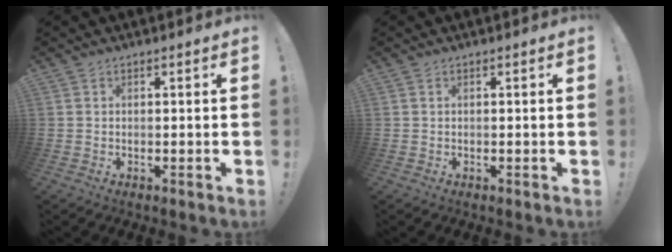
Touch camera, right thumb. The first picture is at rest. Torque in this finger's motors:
{"motor_torque": [0.39, -0.29, -0.23, 0.12, 0.04]}